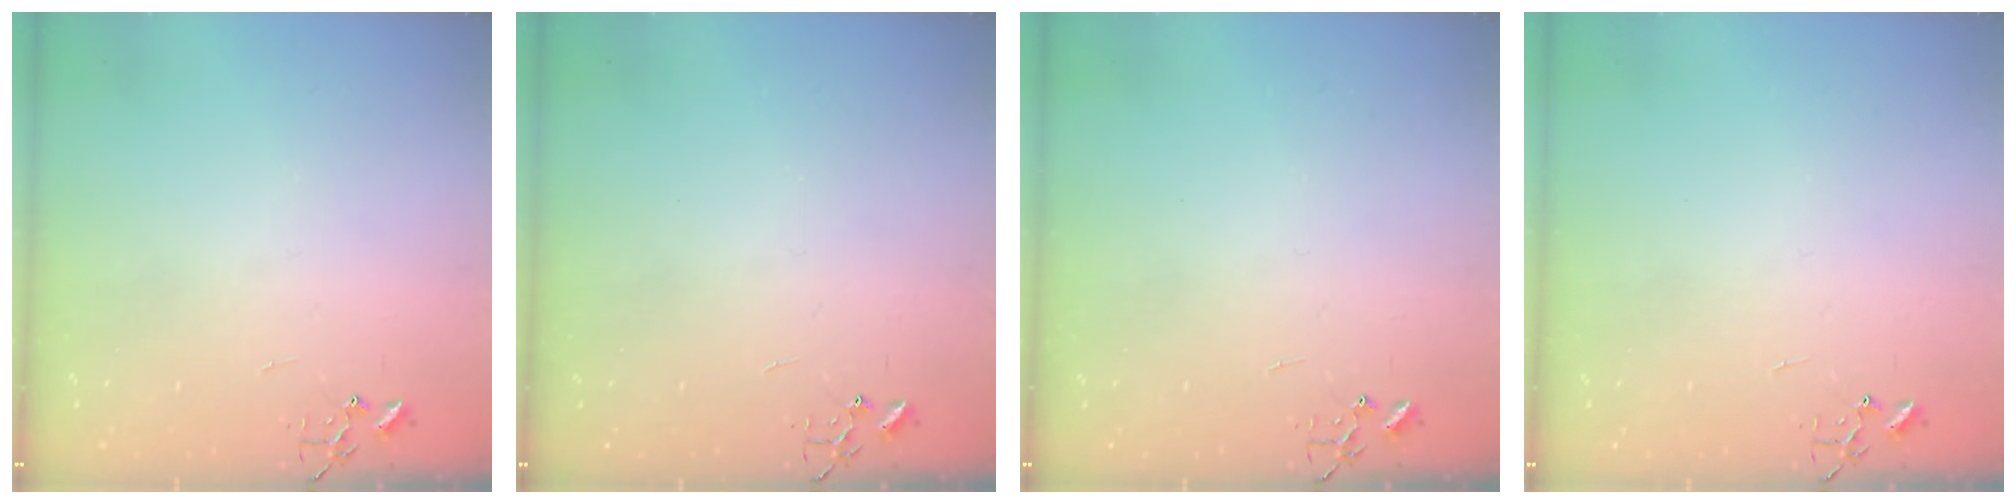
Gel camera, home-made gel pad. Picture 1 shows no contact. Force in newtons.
{"total": 0.0}
{"total": 0.0}
{"total": 0.0}